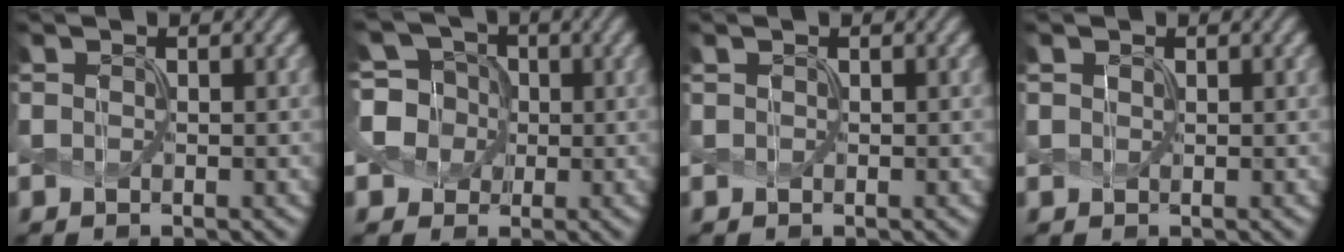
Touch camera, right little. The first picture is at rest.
{"total": 6.4, "force": [0.3, 5.9, 2.6], "torque": [-0.050, 0.032, -0.025]}
{"total": 0.0}
{"total": 0.6, "force": [0.4, 0.4, 0.2], "torque": [-0.006, 0.000, 0.012]}